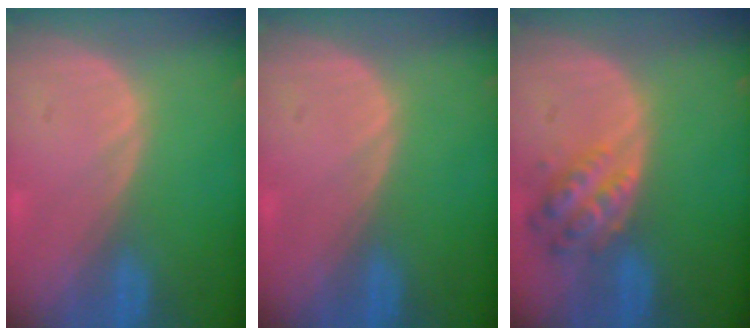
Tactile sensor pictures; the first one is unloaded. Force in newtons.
{"total": 0.0}
{"total": 6.0, "press": 5.5, "slide": 2.4}